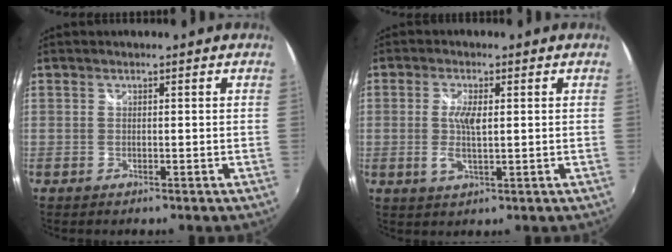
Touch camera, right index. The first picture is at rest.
{"total": 4.6, "force": [0.2, 1.6, 4.3], "torque": [-0.084, -0.003, 0.002]}